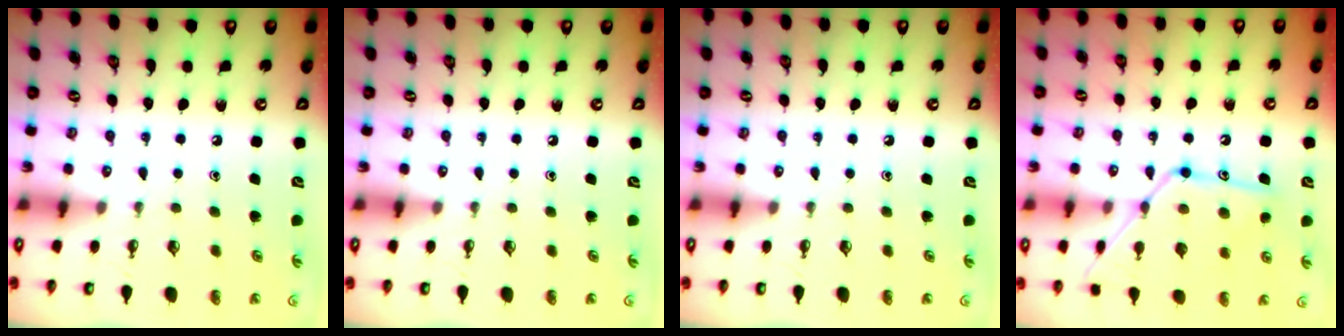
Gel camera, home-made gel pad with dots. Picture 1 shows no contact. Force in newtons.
{"total": 0.0}
{"total": 0.0}
{"total": 15.4, "press": 15.4, "slide": 0.9}